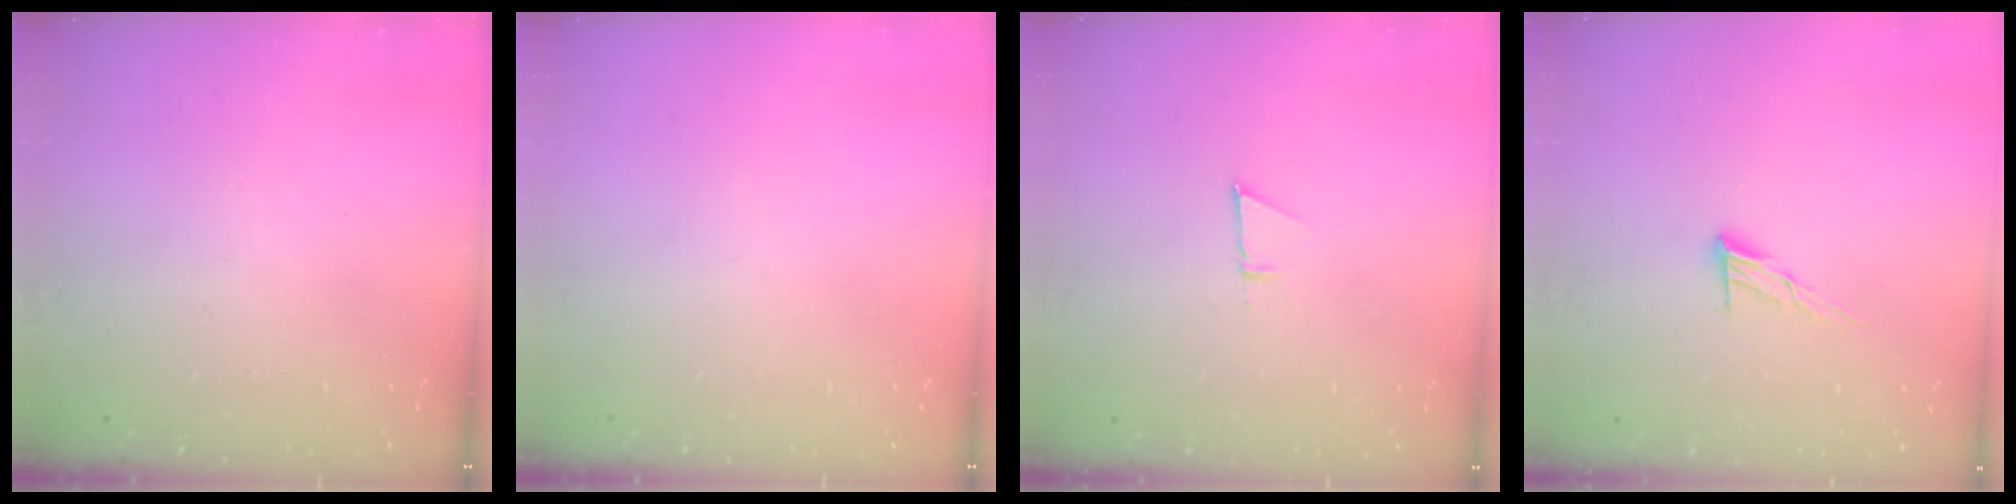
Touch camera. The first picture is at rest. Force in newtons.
{"total": 0.0}
{"total": 4.3, "press": 4.2, "slide": 0.7}
{"total": 7.2, "press": 7.2, "slide": 0.4}